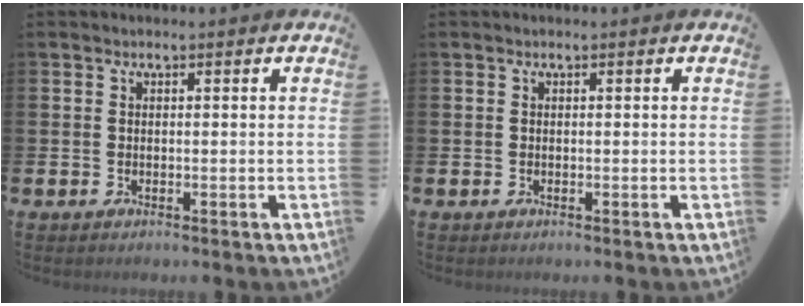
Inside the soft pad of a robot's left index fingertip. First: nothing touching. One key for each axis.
{"total": 0.0}